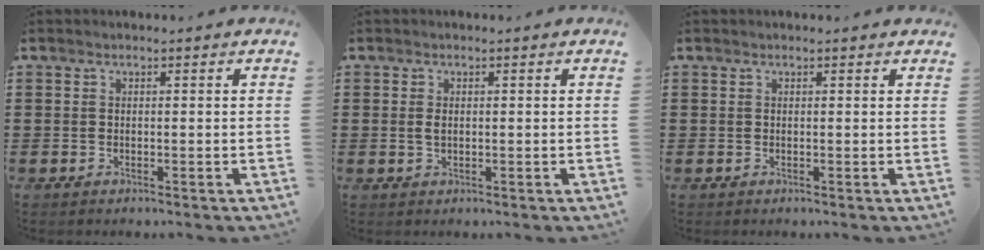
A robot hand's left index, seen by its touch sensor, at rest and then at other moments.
{"total": 1.4, "force": [0.2, 0.7, 1.2], "torque": [-0.033, 0.002, -0.001]}
{"total": 0.0}